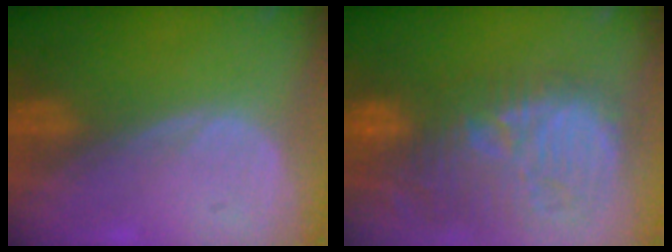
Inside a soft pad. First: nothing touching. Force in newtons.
{"total": 13.9, "press": 12.7, "slide": 5.5}